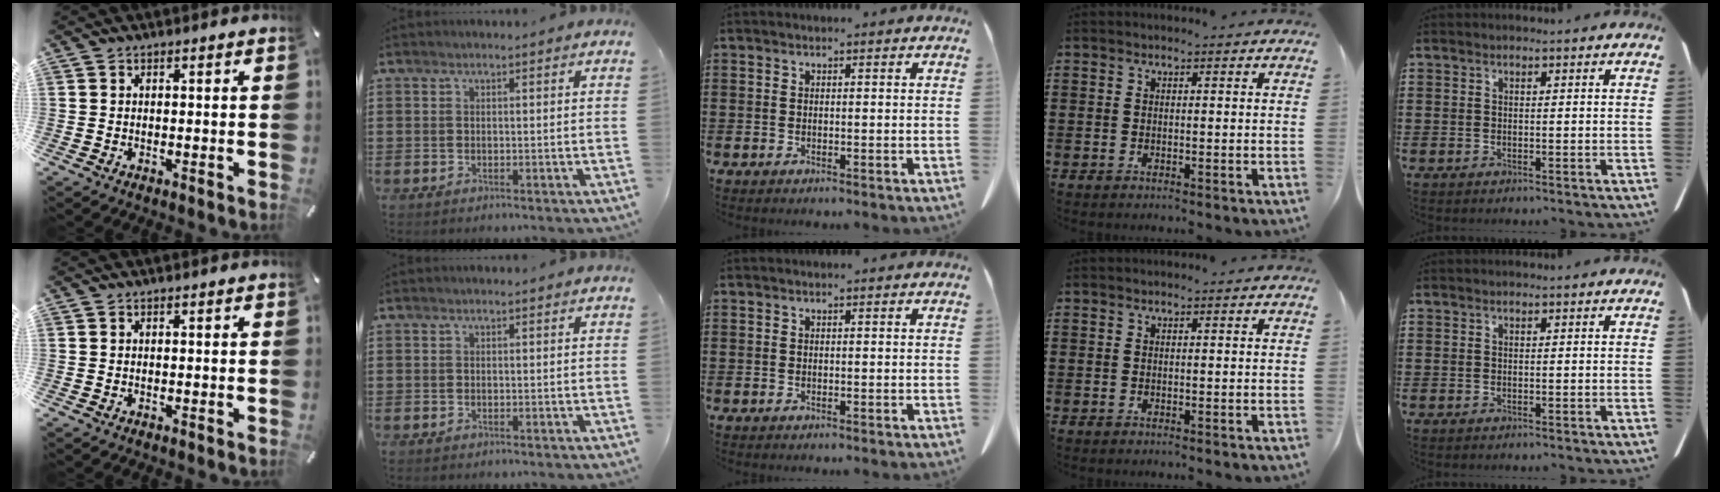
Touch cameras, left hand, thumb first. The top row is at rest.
{}